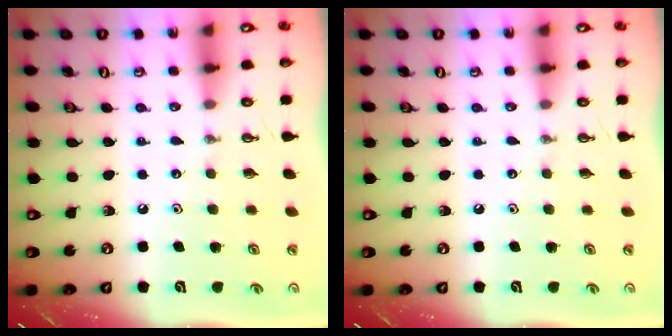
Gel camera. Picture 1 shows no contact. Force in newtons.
{"total": 0.0}